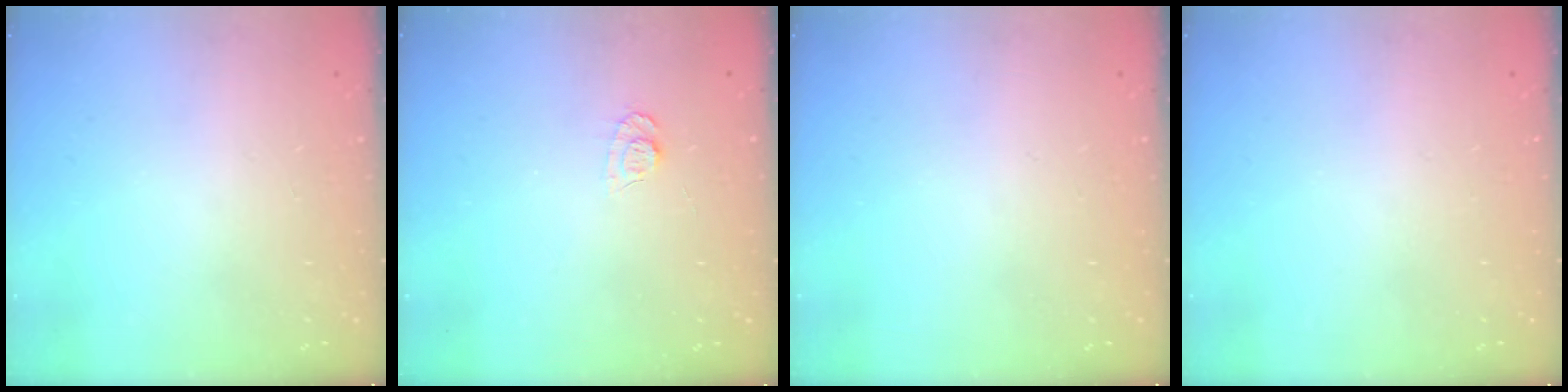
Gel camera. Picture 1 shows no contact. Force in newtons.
{"total": 7.1, "press": 7.1, "slide": 0.7}
{"total": 0.0}
{"total": 0.0}